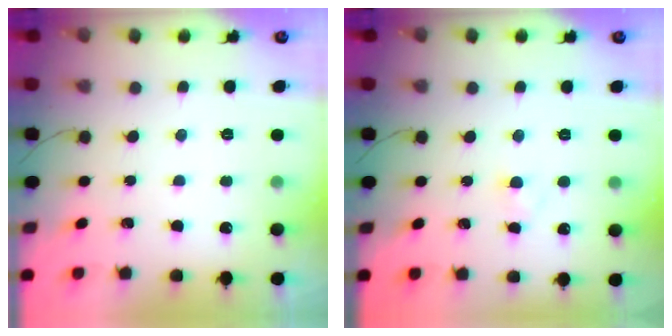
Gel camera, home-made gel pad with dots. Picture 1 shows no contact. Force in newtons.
{"total": 1.8, "press": 1.6, "slide": 0.9}